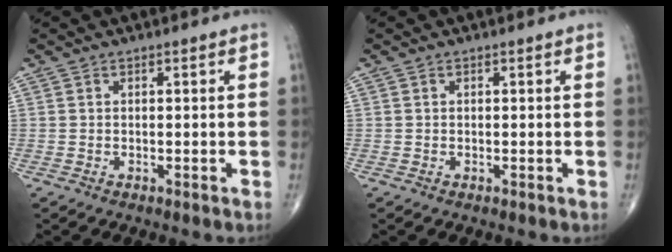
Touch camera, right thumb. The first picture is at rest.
{"total": 0.0}